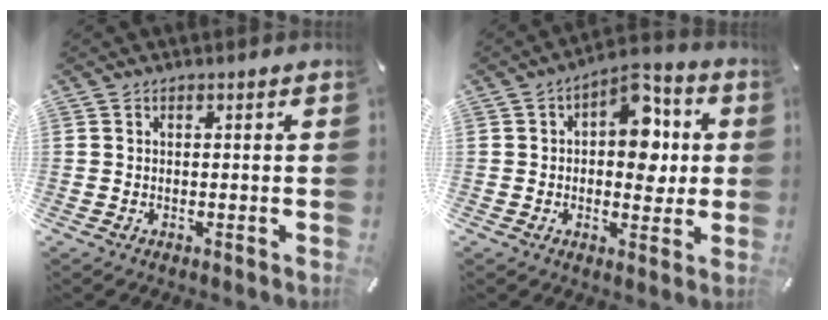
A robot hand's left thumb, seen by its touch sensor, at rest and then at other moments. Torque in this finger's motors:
{"motor_torque": [0.24, 0.61, 1.02, 0.17, 0.08]}